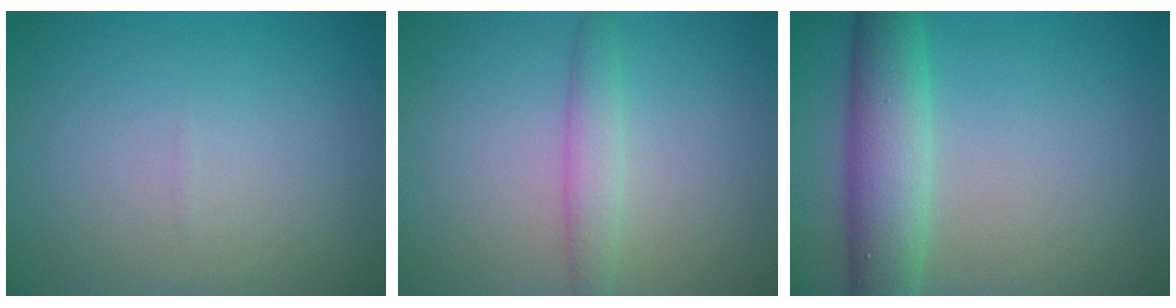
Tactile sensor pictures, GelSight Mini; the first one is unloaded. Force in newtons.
{"total": 2.2, "press": 2.2, "slide": 0.0}
{"total": 5.9, "press": 5.8, "slide": 0.3}